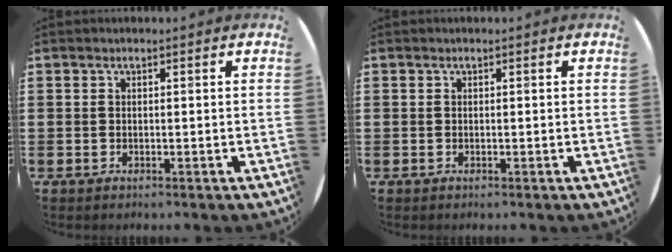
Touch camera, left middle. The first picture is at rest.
{"total": 0.0}